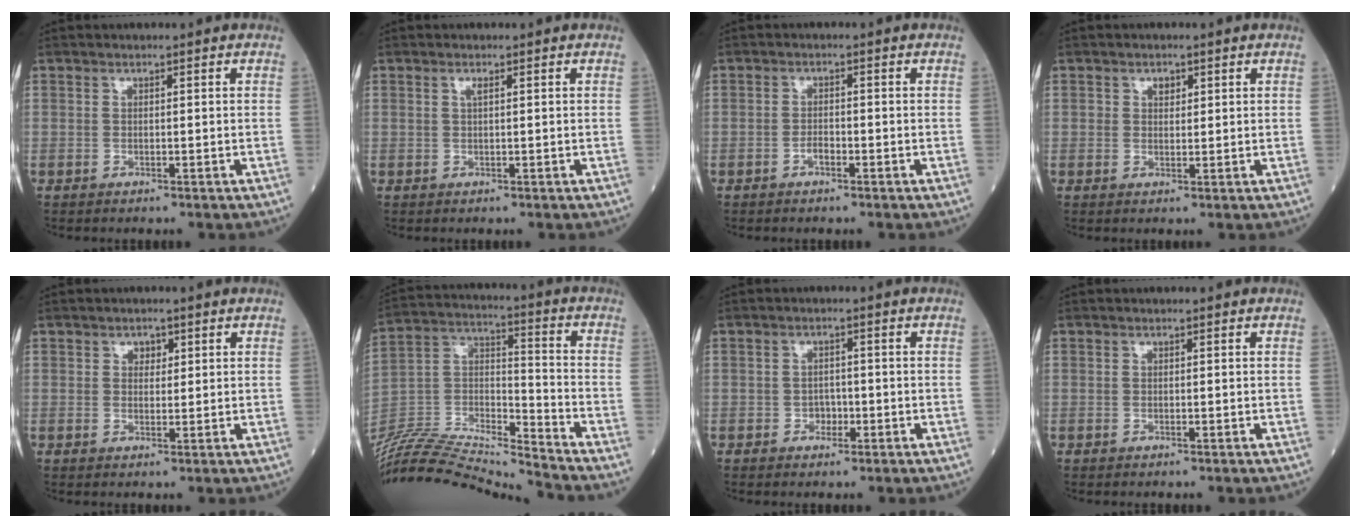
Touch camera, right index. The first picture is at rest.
{"total": 0.8, "force": [0.4, 0.1, 0.8], "torque": [-0.020, 0.001, 0.006]}
{"total": 1.5, "force": [-0.9, 0.5, 1.0], "torque": [-0.016, 0.004, -0.016]}
{"total": 1.6, "force": [0.7, 1.1, 0.9], "torque": [-0.013, 0.001, 0.012]}
{"total": 1.7, "force": [0.8, 1.2, 0.9], "torque": [-0.008, -0.001, 0.011]}
{"total": 20.2, "force": [-19.5, -1.0, 5.4], "torque": [-0.103, 0.022, -0.345]}
{"total": 1.8, "force": [-0.7, 1.4, 0.9], "torque": [-0.008, 0.007, -0.011]}
{"total": 0.0}